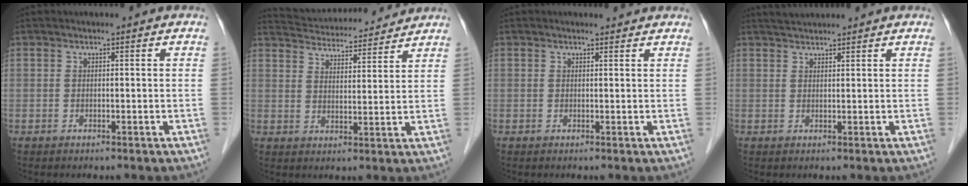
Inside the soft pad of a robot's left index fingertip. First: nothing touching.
{"total": 14.2, "force": [13.6, 1.9, 3.5], "torque": [-0.061, 0.024, 0.203]}
{"total": 1.5, "force": [1.4, 0.3, 0.1], "torque": [-0.013, 0.002, 0.016]}
{"total": 3.2, "force": [3.1, 0.3, 0.8], "torque": [-0.014, 0.028, 0.056]}